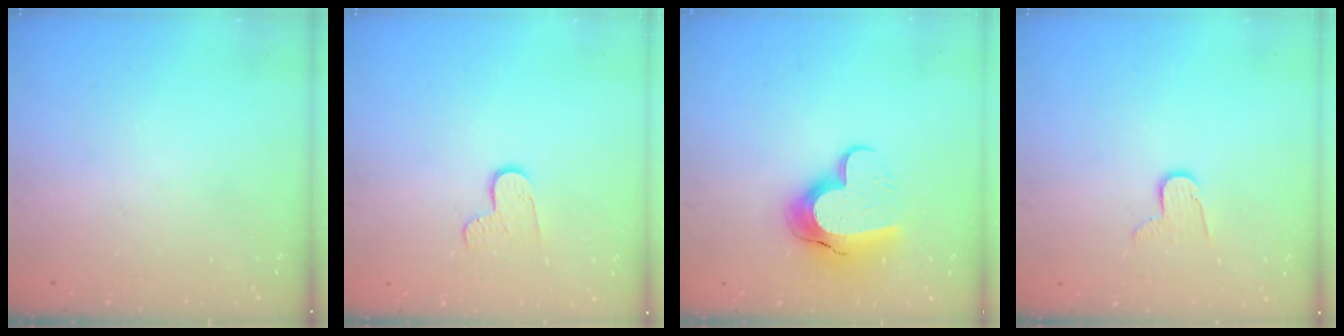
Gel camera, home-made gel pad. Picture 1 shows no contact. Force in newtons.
{"total": 7.0, "press": 7.0, "slide": 0.6}
{"total": 13.7, "press": 13.6, "slide": 1.0}
{"total": 7.2, "press": 7.2, "slide": 0.6}